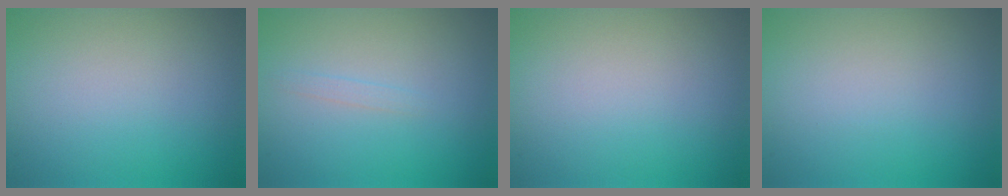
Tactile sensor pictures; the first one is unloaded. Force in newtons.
{"total": 0.7, "press": 0.7, "slide": 0.0}
{"total": 0.0}
{"total": 0.0}